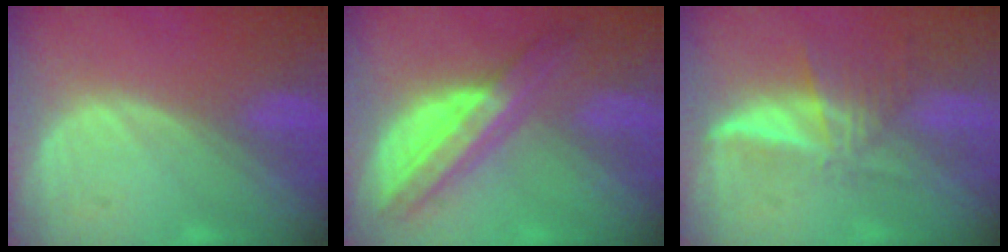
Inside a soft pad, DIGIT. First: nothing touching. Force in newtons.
{"total": 8.0, "press": 8.0, "slide": 0.6}
{"total": 6.0, "press": 5.3, "slide": 2.8}